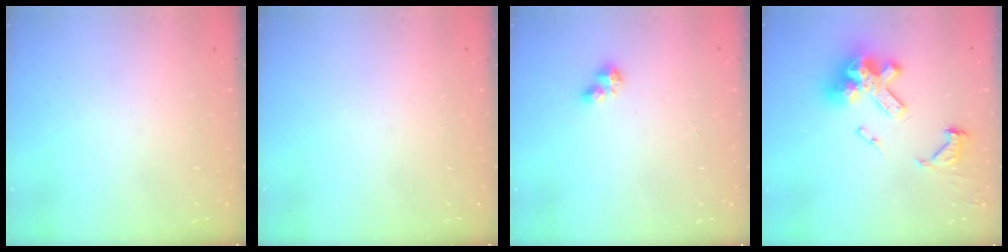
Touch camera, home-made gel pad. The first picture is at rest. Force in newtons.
{"total": 0.0}
{"total": 4.2, "press": 4.2, "slide": 0.5}
{"total": 15.4, "press": 15.3, "slide": 1.5}